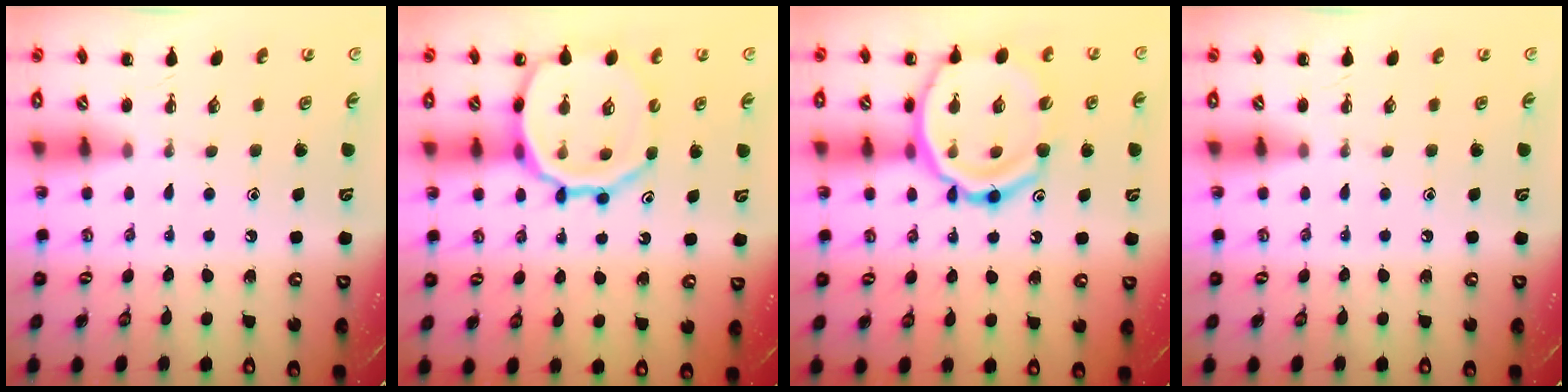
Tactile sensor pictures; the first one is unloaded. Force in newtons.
{"total": 17.8, "press": 17.6, "slide": 2.8}
{"total": 20.2, "press": 20.0, "slide": 2.7}
{"total": 0.0}